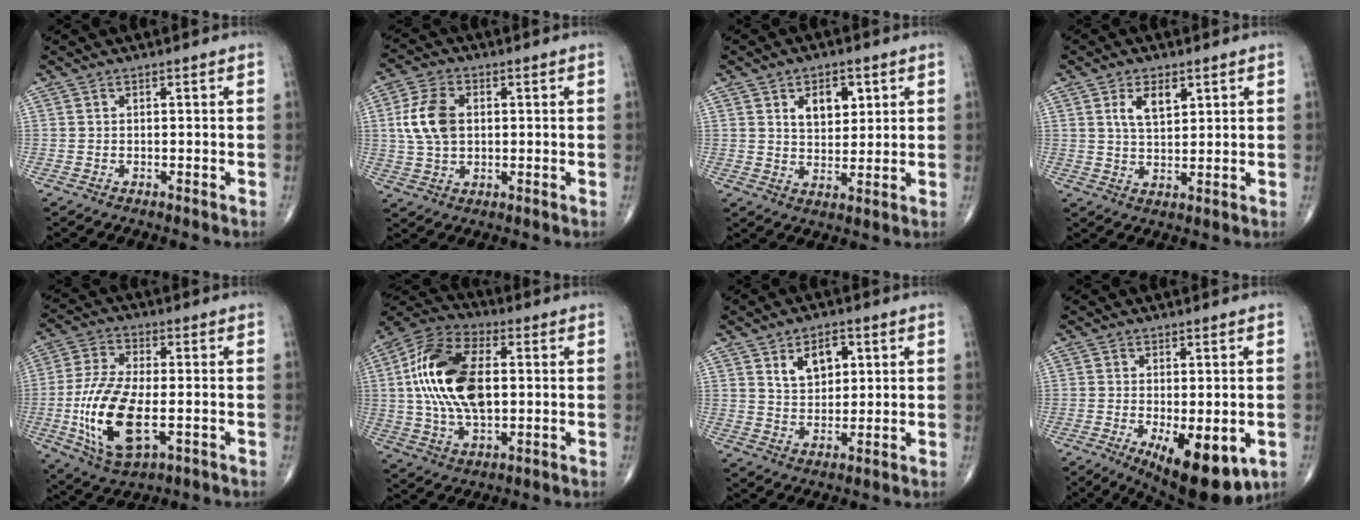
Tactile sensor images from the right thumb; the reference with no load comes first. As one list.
[{"total": 8.9, "force": [1.2, 5.8, 6.6], "torque": [-0.130, 0.005, 0.025]}, {"total": 7.3, "force": [2.9, 4.5, 4.9], "torque": [-0.050, -0.016, 0.048]}, {"total": 5.7, "force": [2.5, 2.9, 4.2], "torque": [-0.066, -0.013, 0.049]}, {"total": 16.2, "force": [-3.2, 7.4, 14.1], "torque": [-0.284, -0.003, -0.050]}, {"total": 19.4, "force": [1.8, 10.7, 16.1], "torque": [-0.317, 0.013, 0.030]}, {"total": 7.3, "force": [3.0, 4.7, 4.8], "torque": [-0.053, -0.016, 0.053]}, {"total": 13.2, "force": [-4.7, 5.4, 11.1], "torque": [-0.157, -0.019, -0.057]}]